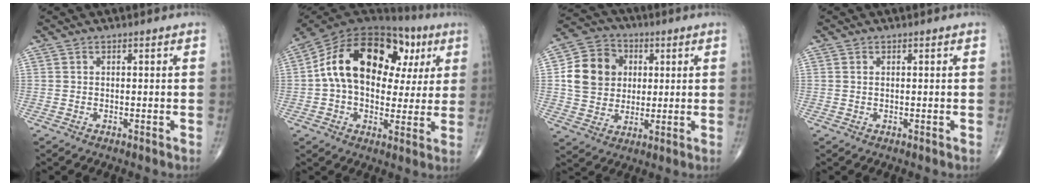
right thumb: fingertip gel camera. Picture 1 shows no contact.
{"total": 23.6, "force": [5.3, 14.5, 17.8], "torque": [-0.264, 0.035, 0.076]}
{"total": 13.0, "force": [2.2, 11.1, 6.5], "torque": [-0.089, 0.007, 0.036]}
{"total": 0.0}